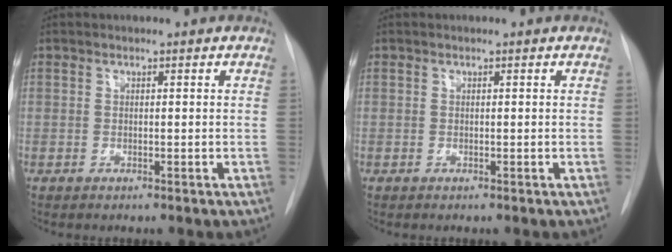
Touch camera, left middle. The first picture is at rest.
{"total": 0.0}